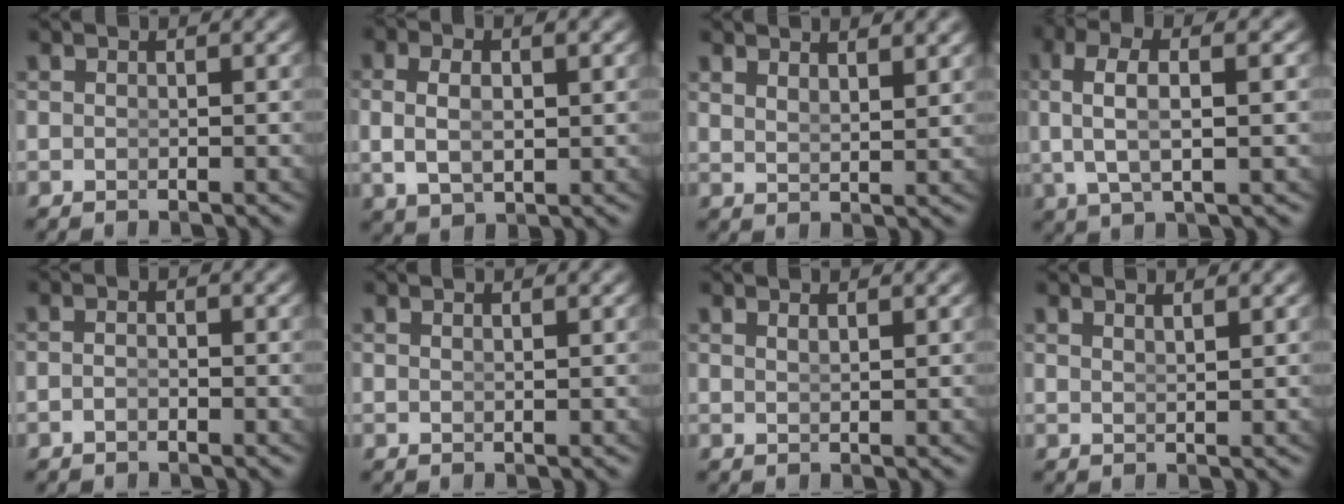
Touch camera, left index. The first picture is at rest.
{"total": 4.0, "force": [0.3, 2.4, 3.1], "torque": [-0.065, -0.009, 0.022]}
{"total": 2.4, "force": [2.3, -0.3, 0.8], "torque": [-0.014, -0.013, 0.052]}
{"total": 5.1, "force": [1.6, 1.4, 4.6], "torque": [-0.090, 0.009, 0.034]}
{"total": 1.1, "force": [-0.9, 0.1, 0.6], "torque": [-0.013, -0.007, -0.014]}
{"total": 0.8, "force": [0.4, -0.7, 0.2], "torque": [0.000, -0.010, 0.015]}
{"total": 1.1, "force": [0.7, -0.8, 0.2], "torque": [-0.004, -0.011, 0.023]}
{"total": 1.5, "force": [1.2, -0.8, 0.3], "torque": [-0.005, -0.013, 0.032]}